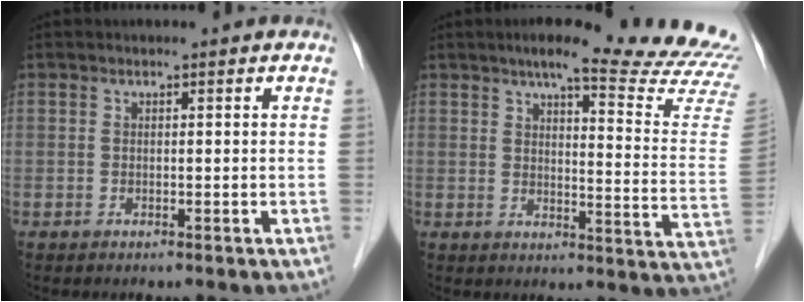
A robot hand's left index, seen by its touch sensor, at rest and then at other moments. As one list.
[{"total": 19.5, "force": [17.6, 0.0, 8.4], "torque": [-0.106, -0.089, 0.196]}]